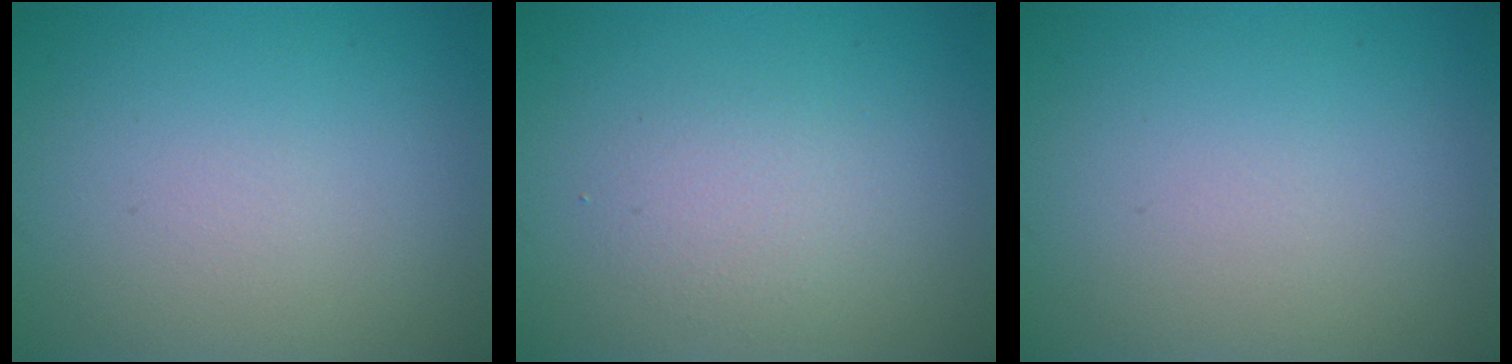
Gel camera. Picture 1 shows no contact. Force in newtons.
{"total": 1.9, "press": 1.9, "slide": 0.1}
{"total": 0.0}